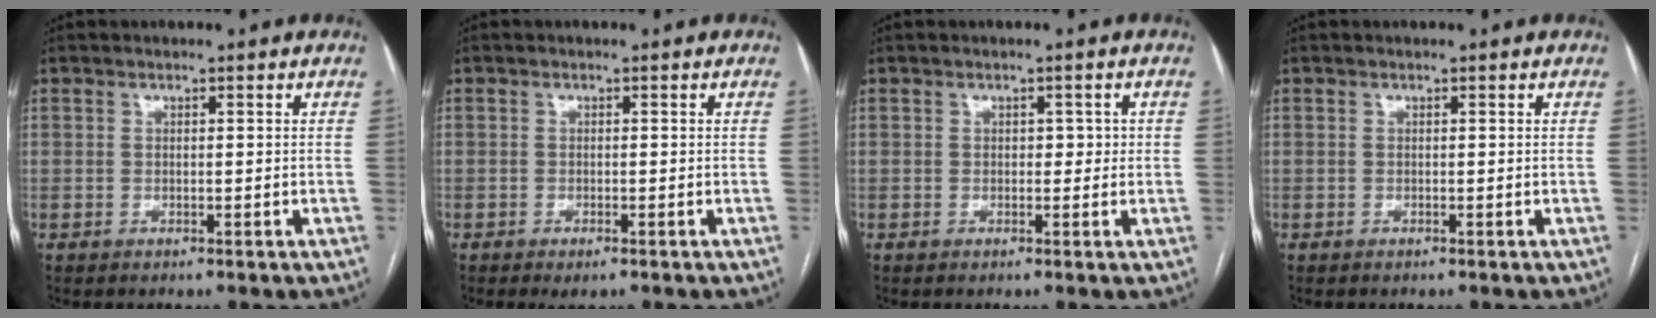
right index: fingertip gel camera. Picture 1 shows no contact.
{"total": 2.0, "force": [-1.3, 0.6, 1.4], "torque": [-0.021, -0.004, -0.014]}
{"total": 1.8, "force": [0.1, 1.3, 1.3], "torque": [-0.013, 0.010, 0.000]}
{"total": 0.0}